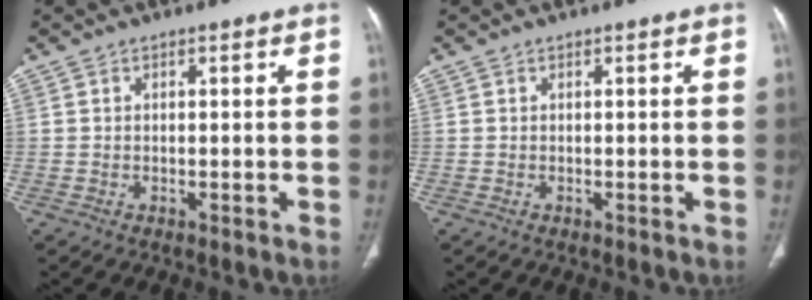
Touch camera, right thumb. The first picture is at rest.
{"total": 0.0}